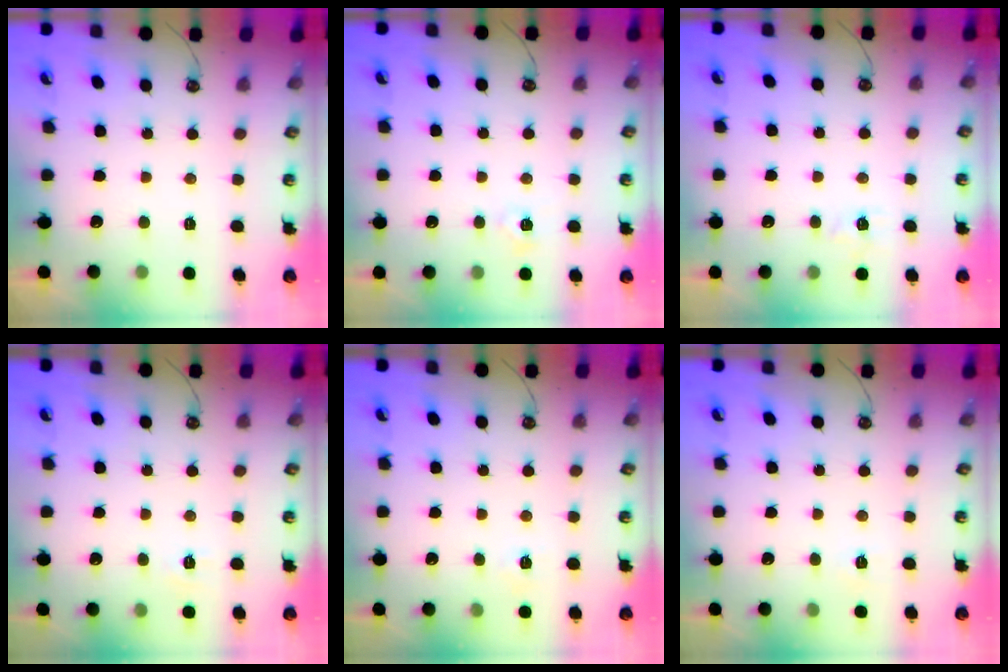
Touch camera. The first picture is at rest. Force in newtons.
{"total": 6.1, "press": 6.1, "slide": 0.5}
{"total": 6.5, "press": 6.5, "slide": 0.6}
{"total": 5.4, "press": 5.4, "slide": 0.6}
{"total": 6.0, "press": 6.0, "slide": 0.6}
{"total": 4.2, "press": 4.2, "slide": 0.6}